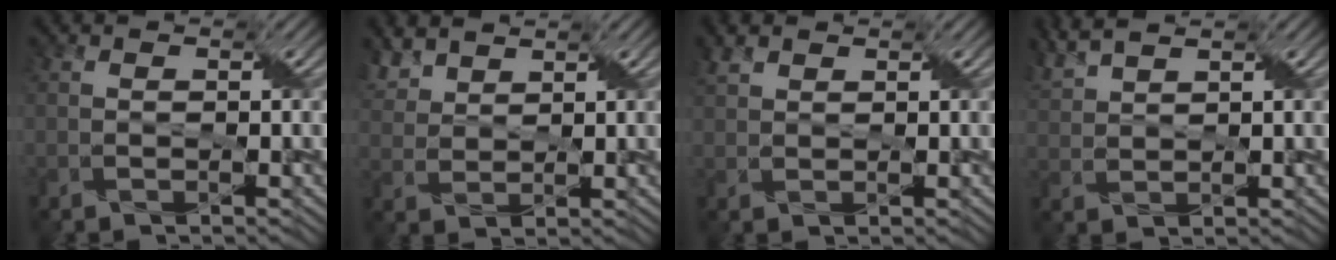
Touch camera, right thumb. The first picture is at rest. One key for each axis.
{"total": 4.7, "fx": 3.5, "fy": 2.3, "fz": 2.1, "tx": -0.064, "ty": 0.013, "tz": 0.074}
{"total": 2.3, "fx": 1.7, "fy": 1.3, "fz": 1.0, "tx": -0.029, "ty": 0.010, "tz": 0.036}
{"total": 3.9, "fx": 3.5, "fy": 0.5, "fz": 1.8, "tx": -0.057, "ty": 0.016, "tz": 0.077}